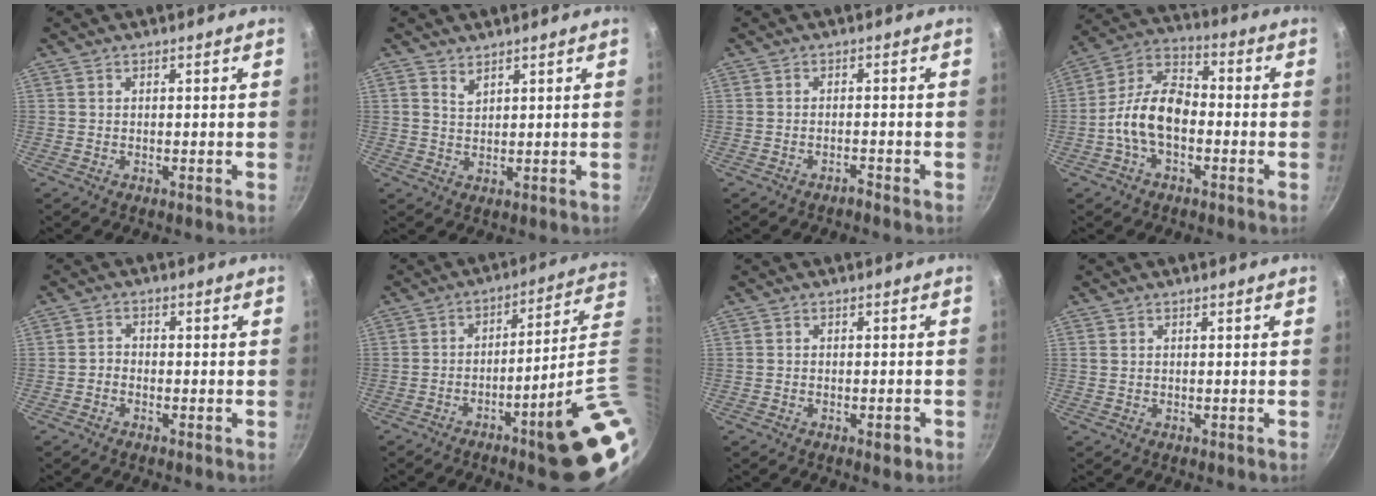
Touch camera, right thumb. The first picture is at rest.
{"total": 2.2, "force": [1.5, 1.1, 1.1], "torque": [-0.020, -0.009, 0.030]}
{"total": 1.4, "force": [-1.3, 0.2, 0.5], "torque": [-0.011, 0.015, -0.016]}
{"total": 12.1, "force": [-2.7, 7.2, 9.4], "torque": [-0.150, 0.045, -0.067]}
{"total": 1.8, "force": [-1.1, 1.2, 0.8], "torque": [-0.014, 0.014, -0.027]}
{"total": 17.5, "force": [-4.3, 1.6, 16.9], "torque": [-0.199, 0.023, -0.056]}
{"total": 2.3, "force": [-1.2, 1.0, 1.6], "torque": [-0.023, 0.011, -0.015]}
{"total": 0.5, "force": [0.2, 0.4, 0.2], "torque": [-0.004, 0.000, 0.002]}